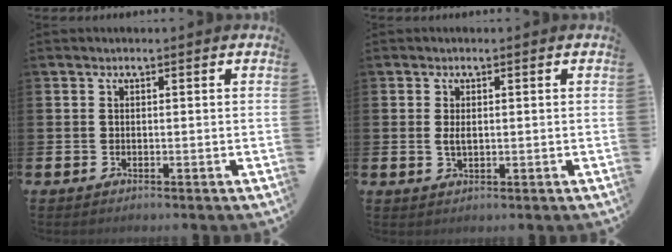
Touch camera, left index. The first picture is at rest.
{"total": 1.5, "force": [0.2, 0.8, 1.2], "torque": [-0.021, 0.004, 0.001]}